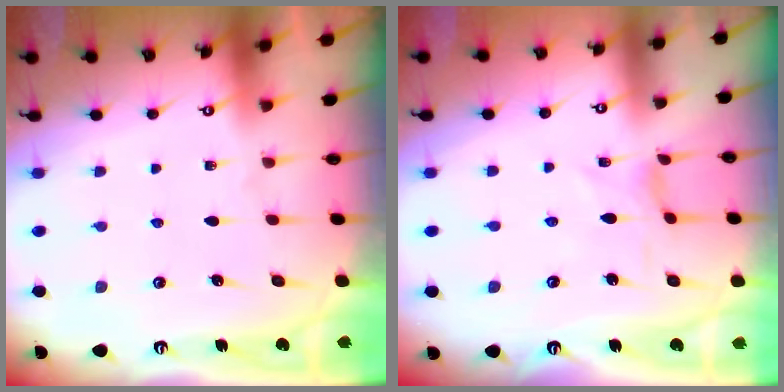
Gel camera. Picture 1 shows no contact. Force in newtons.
{"total": 0.8, "press": 0.8, "slide": 0.2}